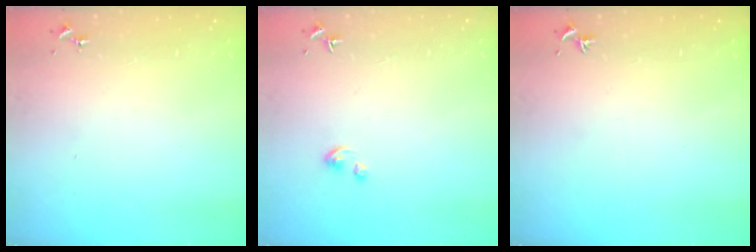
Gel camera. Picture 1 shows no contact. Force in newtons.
{"total": 1.9, "press": 1.9, "slide": 0.2}
{"total": 0.0}